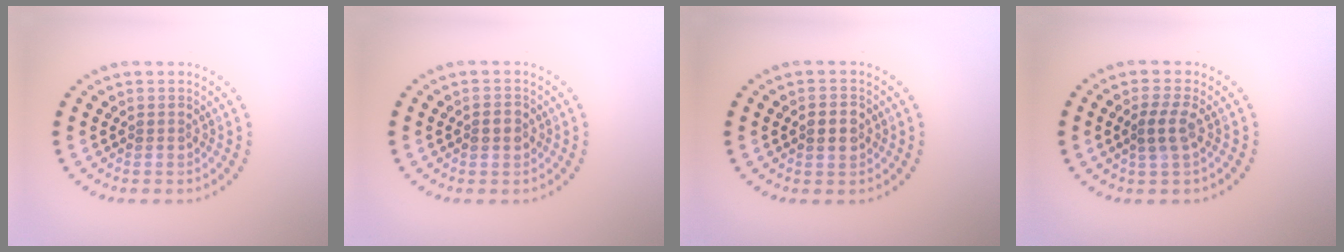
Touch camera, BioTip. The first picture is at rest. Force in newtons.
{"total": 1.2, "press": 1.2, "slide": 0.2}
{"total": 2.4, "press": 2.4, "slide": 0.1}
{"total": 2.2, "press": 2.0, "slide": 0.9}